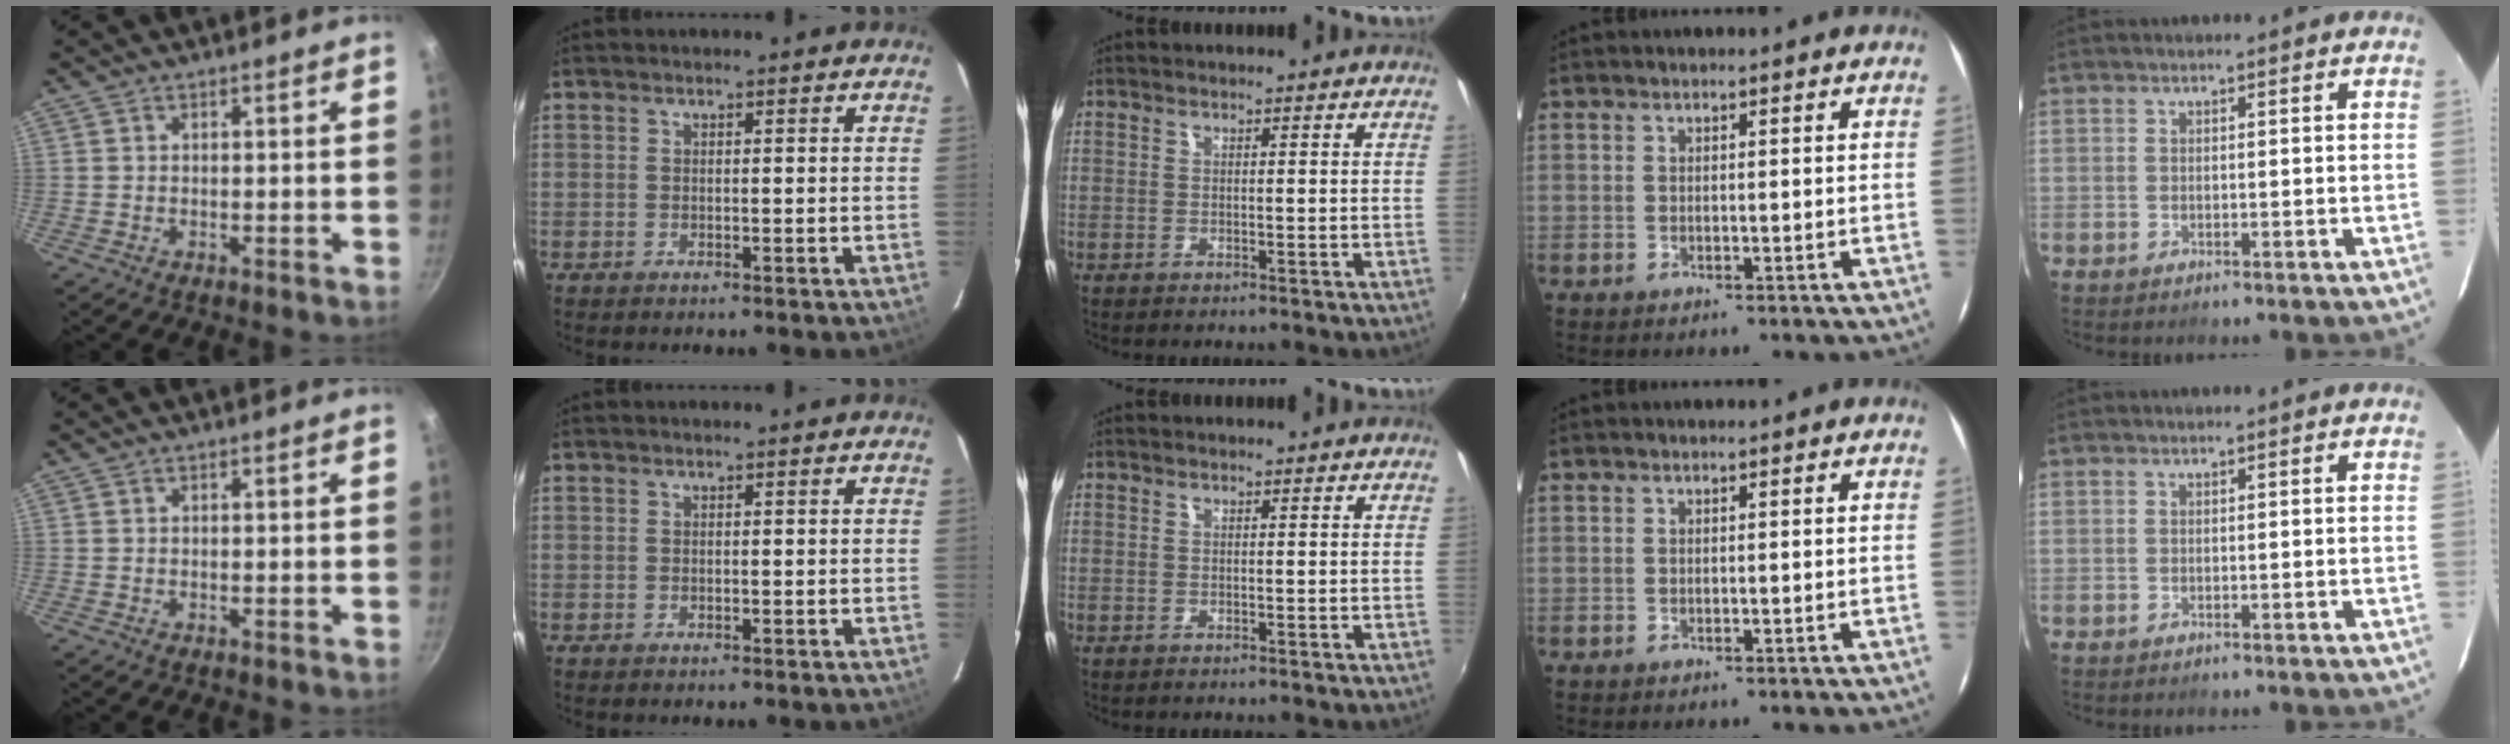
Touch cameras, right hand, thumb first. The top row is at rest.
{}